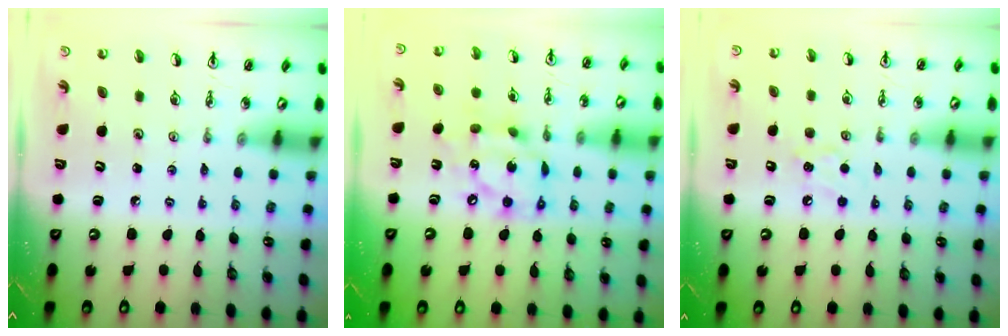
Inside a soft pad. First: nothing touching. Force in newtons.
{"total": 13.7, "press": 13.6, "slide": 1.5}
{"total": 4.9, "press": 4.8, "slide": 0.8}